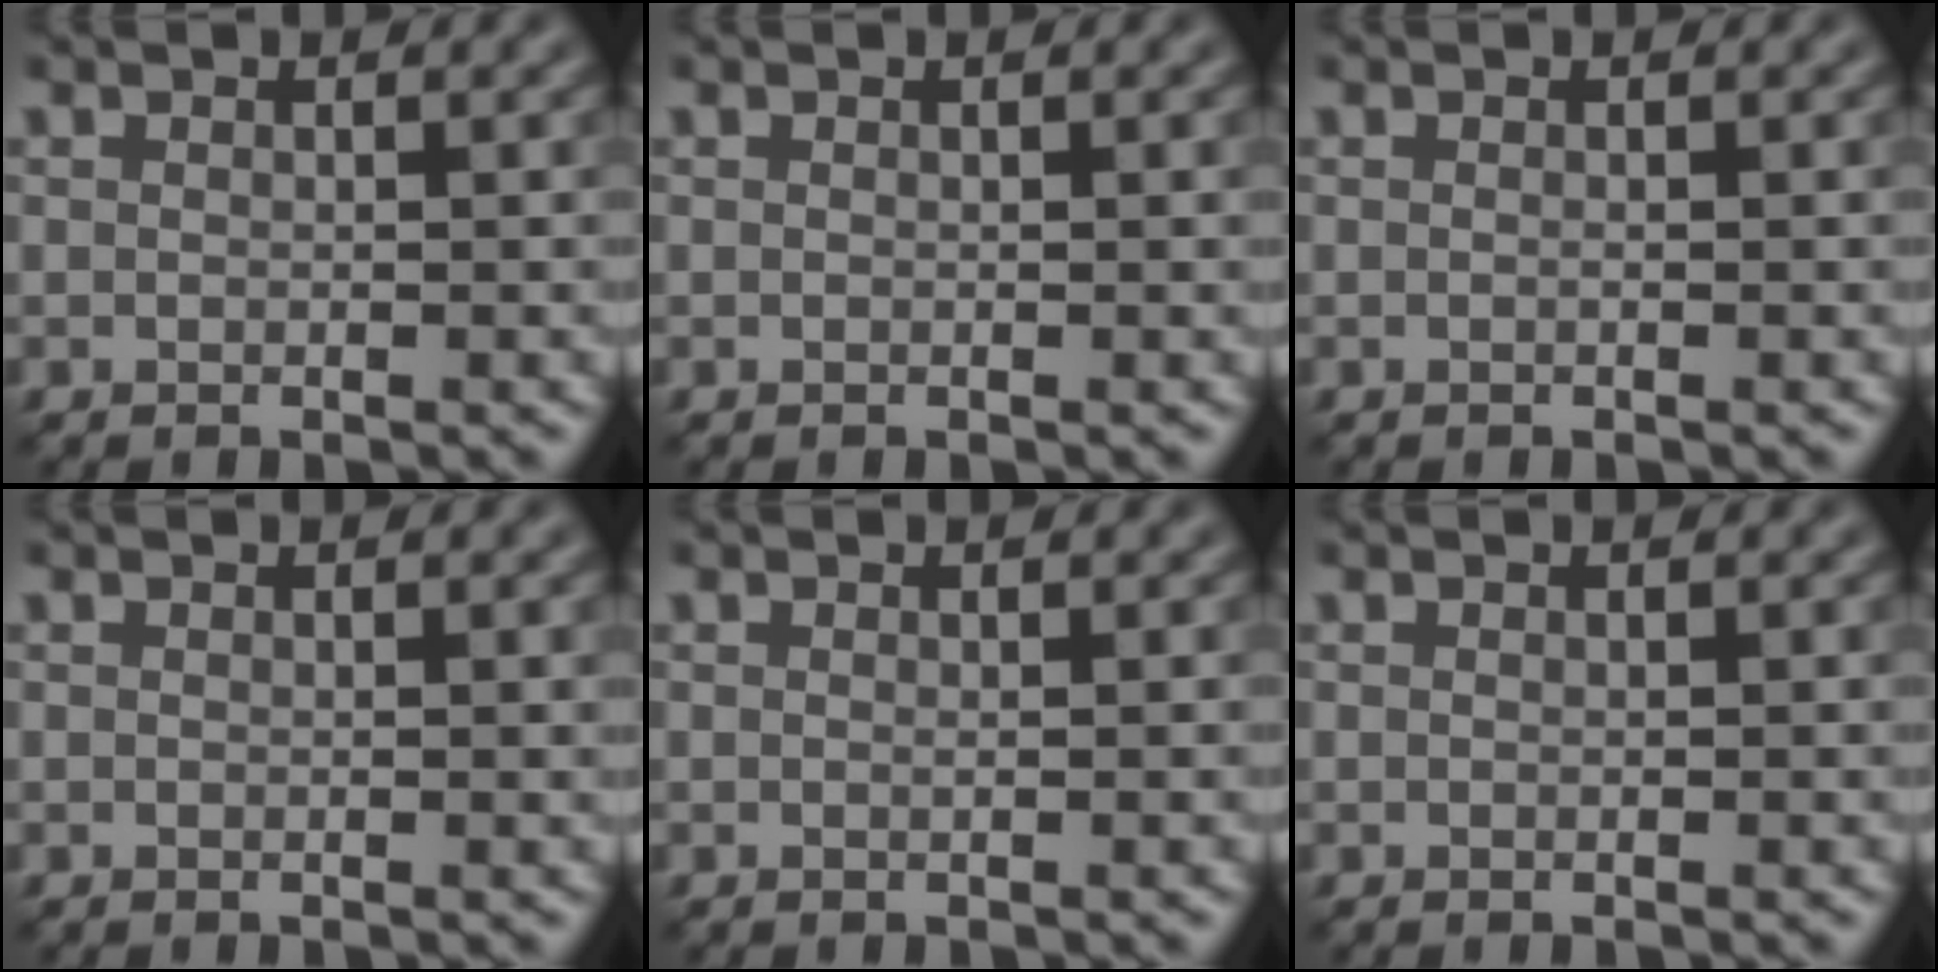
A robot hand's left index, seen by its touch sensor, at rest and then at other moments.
{"total": 0.0}
{"total": 0.0}
{"total": 0.7, "force": [0.1, 0.1, 0.7], "torque": [-0.005, 0.002, 0.000]}
{"total": 0.0}
{"total": 0.0}